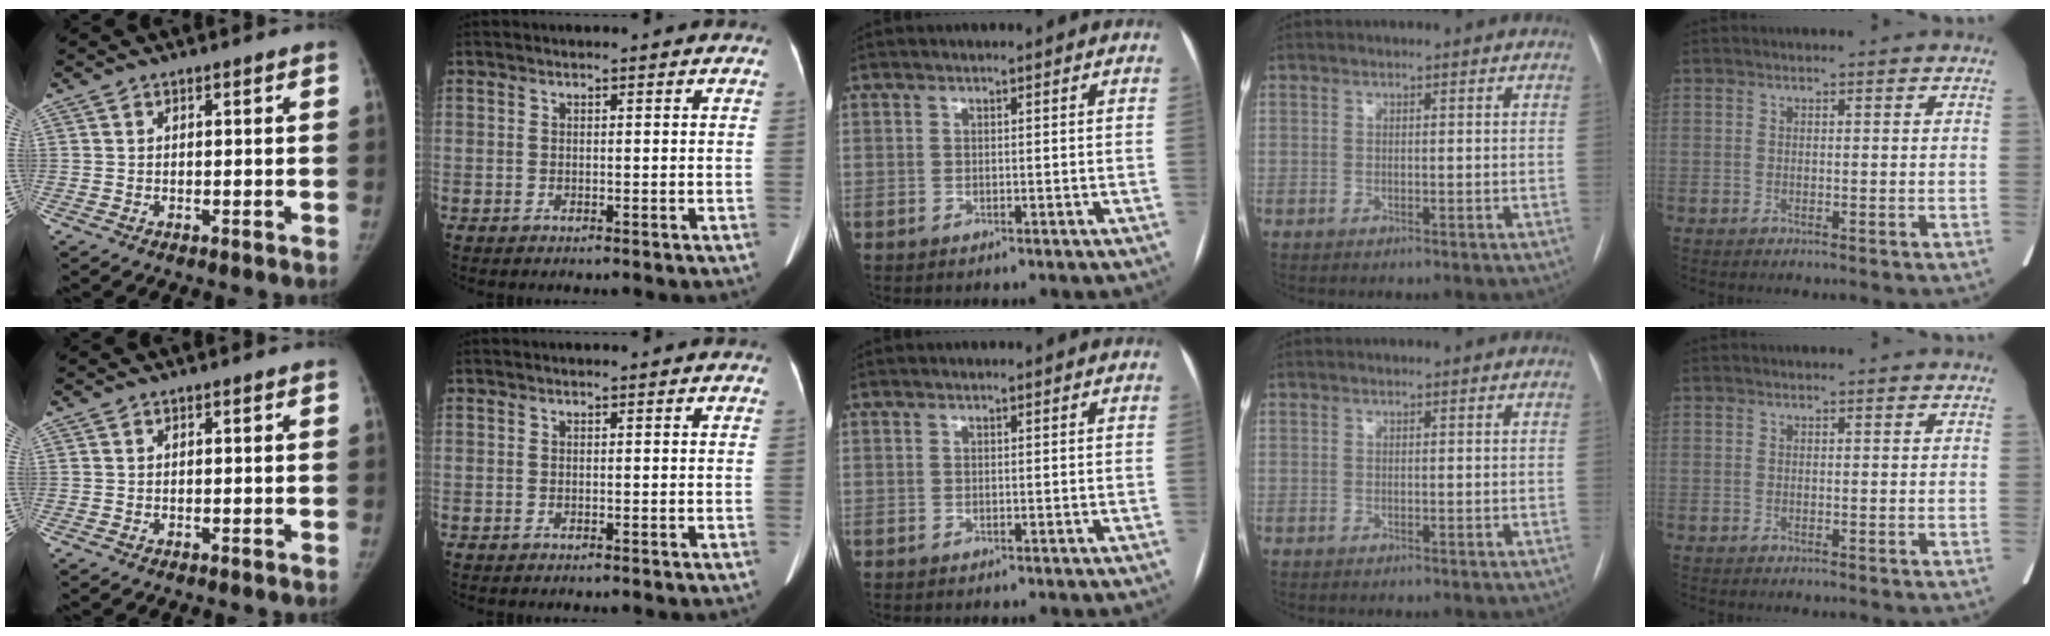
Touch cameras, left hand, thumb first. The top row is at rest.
{}